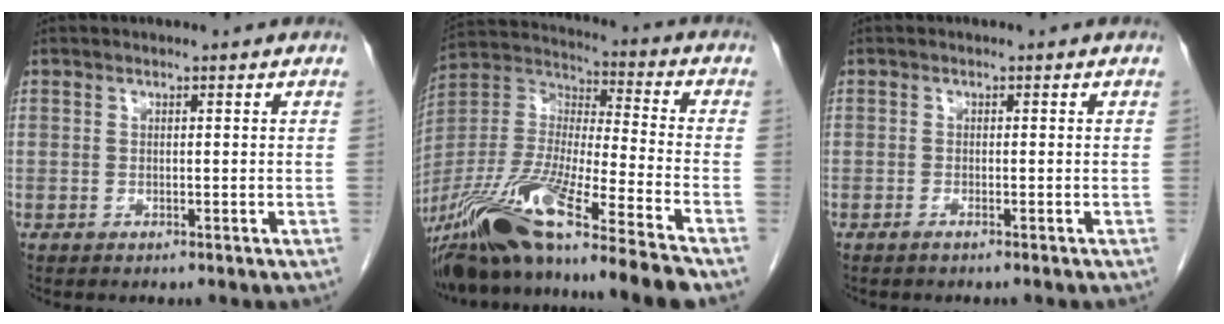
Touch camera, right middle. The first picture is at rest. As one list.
[{"total": 22.1, "force": [-17.2, -0.7, 13.9], "torque": [-0.303, -0.038, -0.320]}, {"total": 0.9, "force": [-0.7, -0.1, 0.6], "torque": [-0.013, 0.000, -0.011]}]